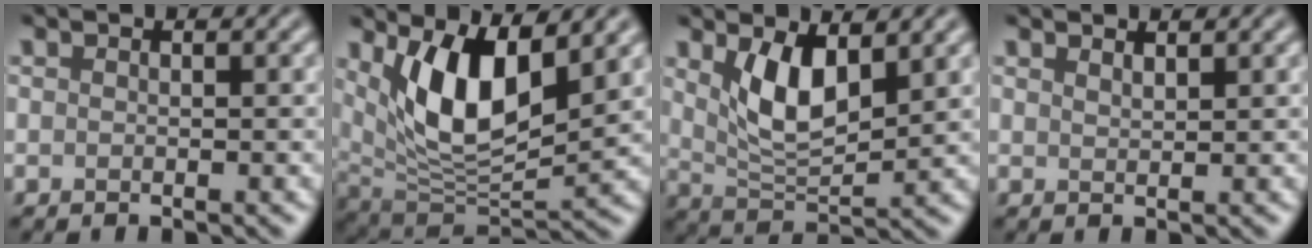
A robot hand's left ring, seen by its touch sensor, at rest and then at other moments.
{"total": 8.5, "force": [3.1, 3.6, 7.1], "torque": [-0.133, -0.022, 0.058]}
{"total": 5.3, "force": [2.0, 2.2, 4.3], "torque": [-0.088, -0.009, 0.041]}
{"total": 1.1, "force": [1.0, 0.2, 0.3], "torque": [0.000, -0.001, 0.017]}